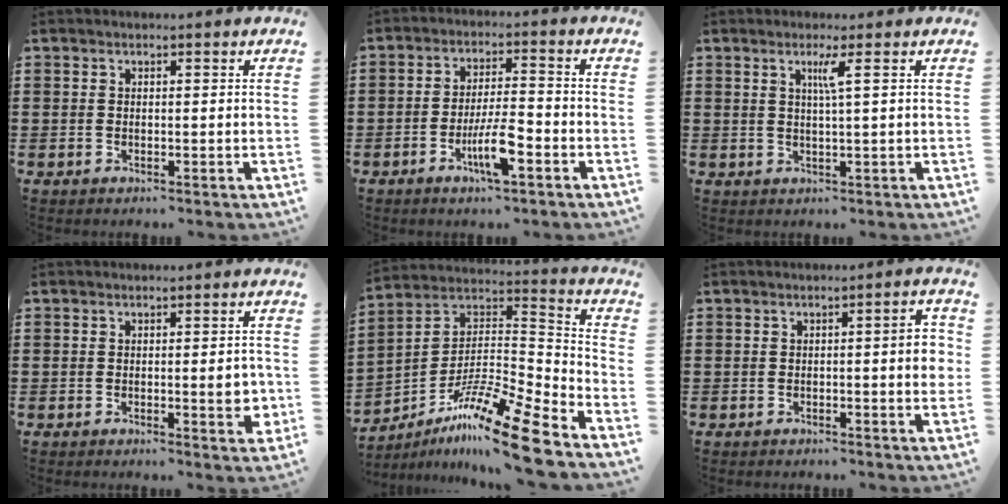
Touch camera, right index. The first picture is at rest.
{"total": 6.7, "force": [-3.2, 1.3, 5.8], "torque": [-0.113, -0.006, -0.059]}
{"total": 2.7, "force": [0.9, -0.6, 2.4], "torque": [-0.049, -0.005, 0.011]}
{"total": 3.9, "force": [-0.9, 1.2, 3.5], "torque": [-0.040, -0.003, -0.018]}
{"total": 14.4, "force": [-11.0, 0.6, 9.3], "torque": [-0.154, 0.026, -0.201]}
{"total": 3.9, "force": [-0.4, 0.7, 3.8], "torque": [-0.048, -0.003, -0.013]}